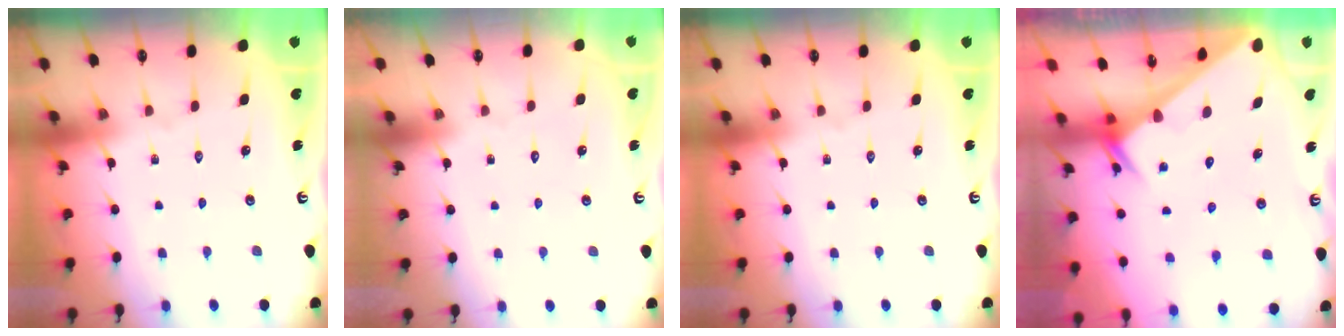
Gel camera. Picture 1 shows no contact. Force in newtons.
{"total": 1.8, "press": 1.8, "slide": 0.0}
{"total": 0.0}
{"total": 2.4, "press": 2.4, "slide": 0.1}